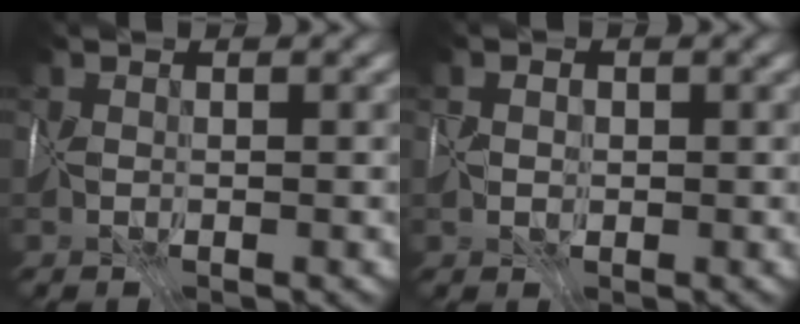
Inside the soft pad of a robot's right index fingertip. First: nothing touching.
{"total": 1.2, "force": [0.0, 1.1, 0.4], "torque": [0.008, 0.013, -0.013]}